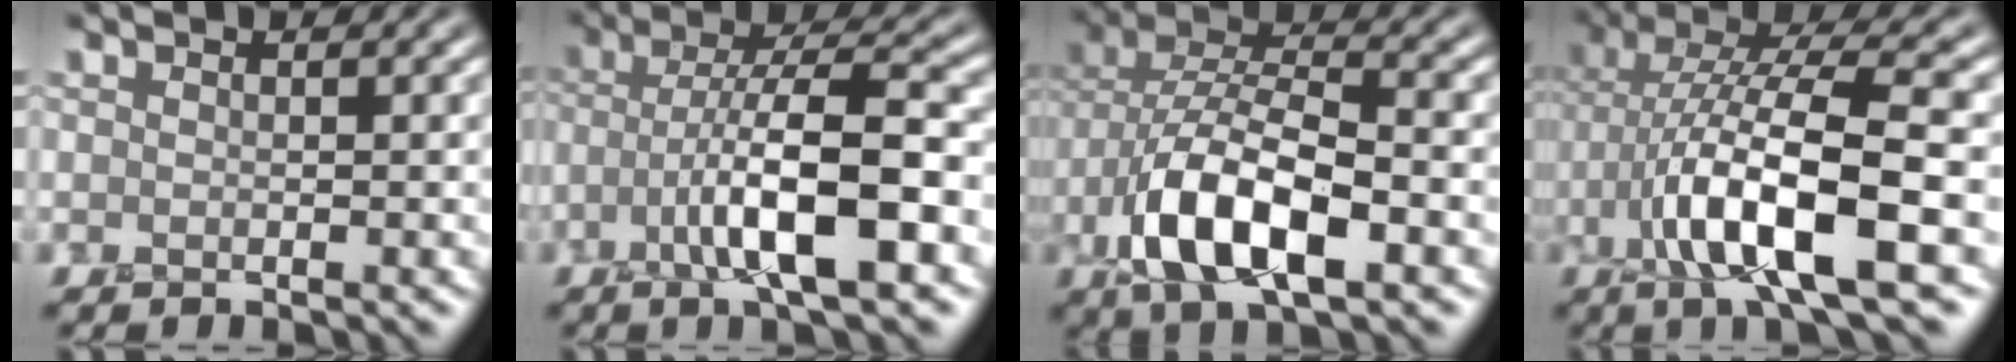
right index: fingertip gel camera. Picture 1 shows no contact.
{"total": 8.4, "force": [-2.9, 2.5, 7.4], "torque": [-0.129, 0.018, -0.051]}
{"total": 8.9, "force": [-2.9, 4.4, 7.1], "torque": [-0.141, 0.009, -0.056]}
{"total": 9.7, "force": [-1.1, 3.0, 9.2], "torque": [-0.176, 0.016, -0.022]}